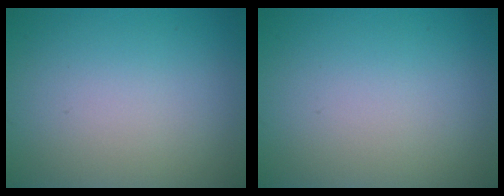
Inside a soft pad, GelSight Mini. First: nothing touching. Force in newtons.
{"total": 0.0}